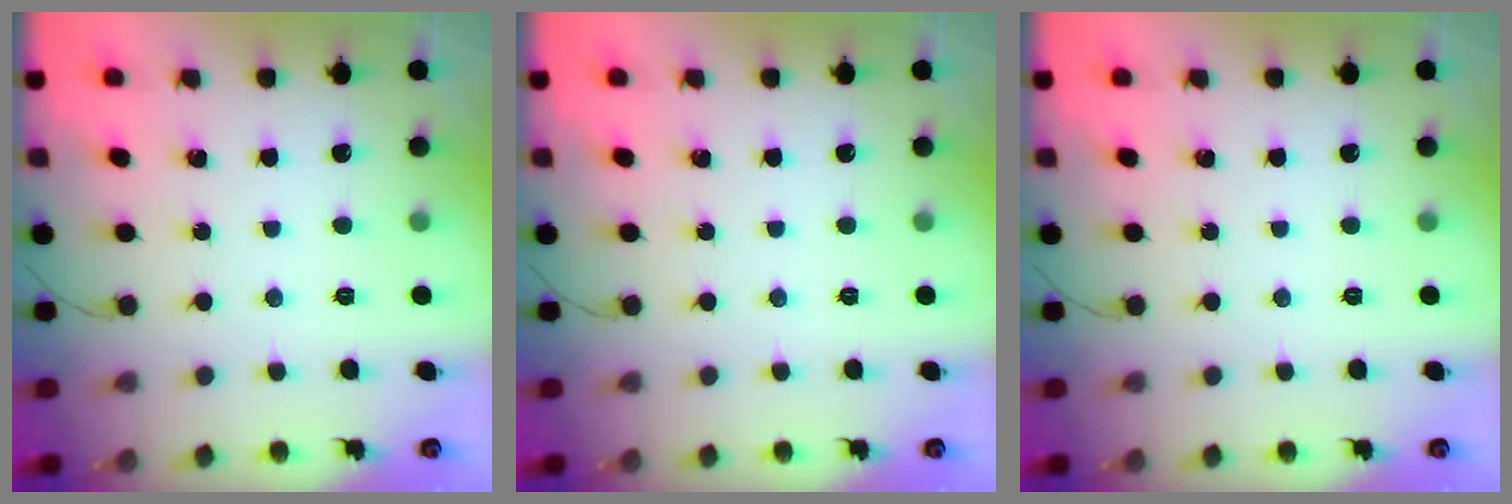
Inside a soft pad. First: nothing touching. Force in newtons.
{"total": 0.0}
{"total": 0.0}